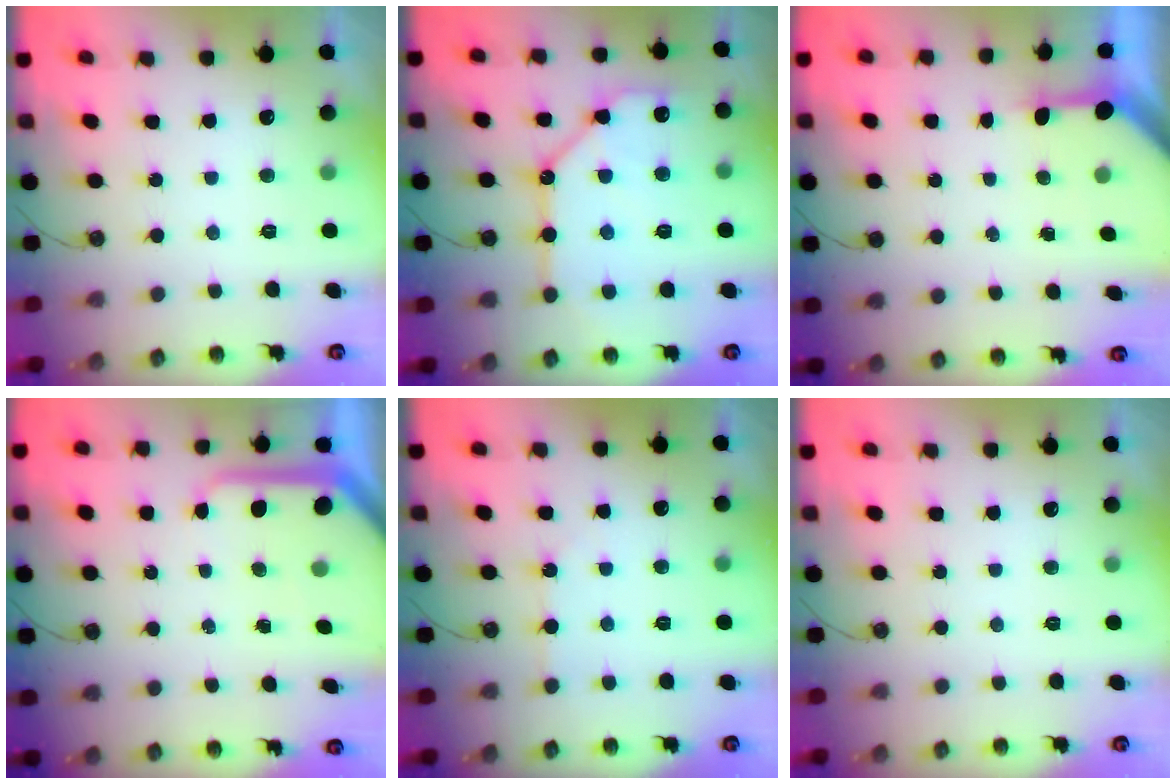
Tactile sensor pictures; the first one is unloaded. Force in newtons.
{"total": 13.9, "press": 13.8, "slide": 1.5}
{"total": 3.5, "press": 3.5, "slide": 0.3}
{"total": 8.3, "press": 8.2, "slide": 0.9}
{"total": 1.8, "press": 1.8, "slide": 0.4}
{"total": 0.0}